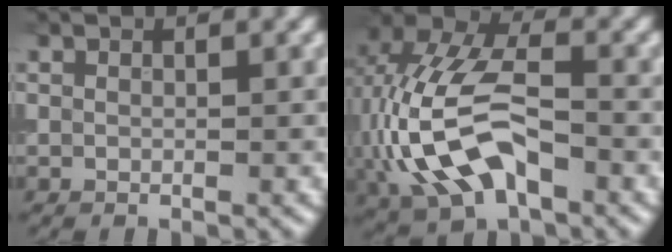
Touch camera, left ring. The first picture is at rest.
{"total": 10.0, "force": [-2.4, 5.6, 7.9], "torque": [-0.167, 0.013, -0.054]}